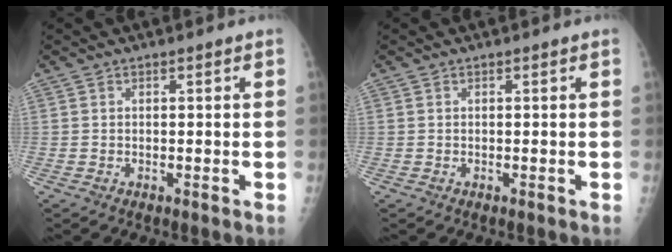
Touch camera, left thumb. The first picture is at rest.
{"total": 0.0}